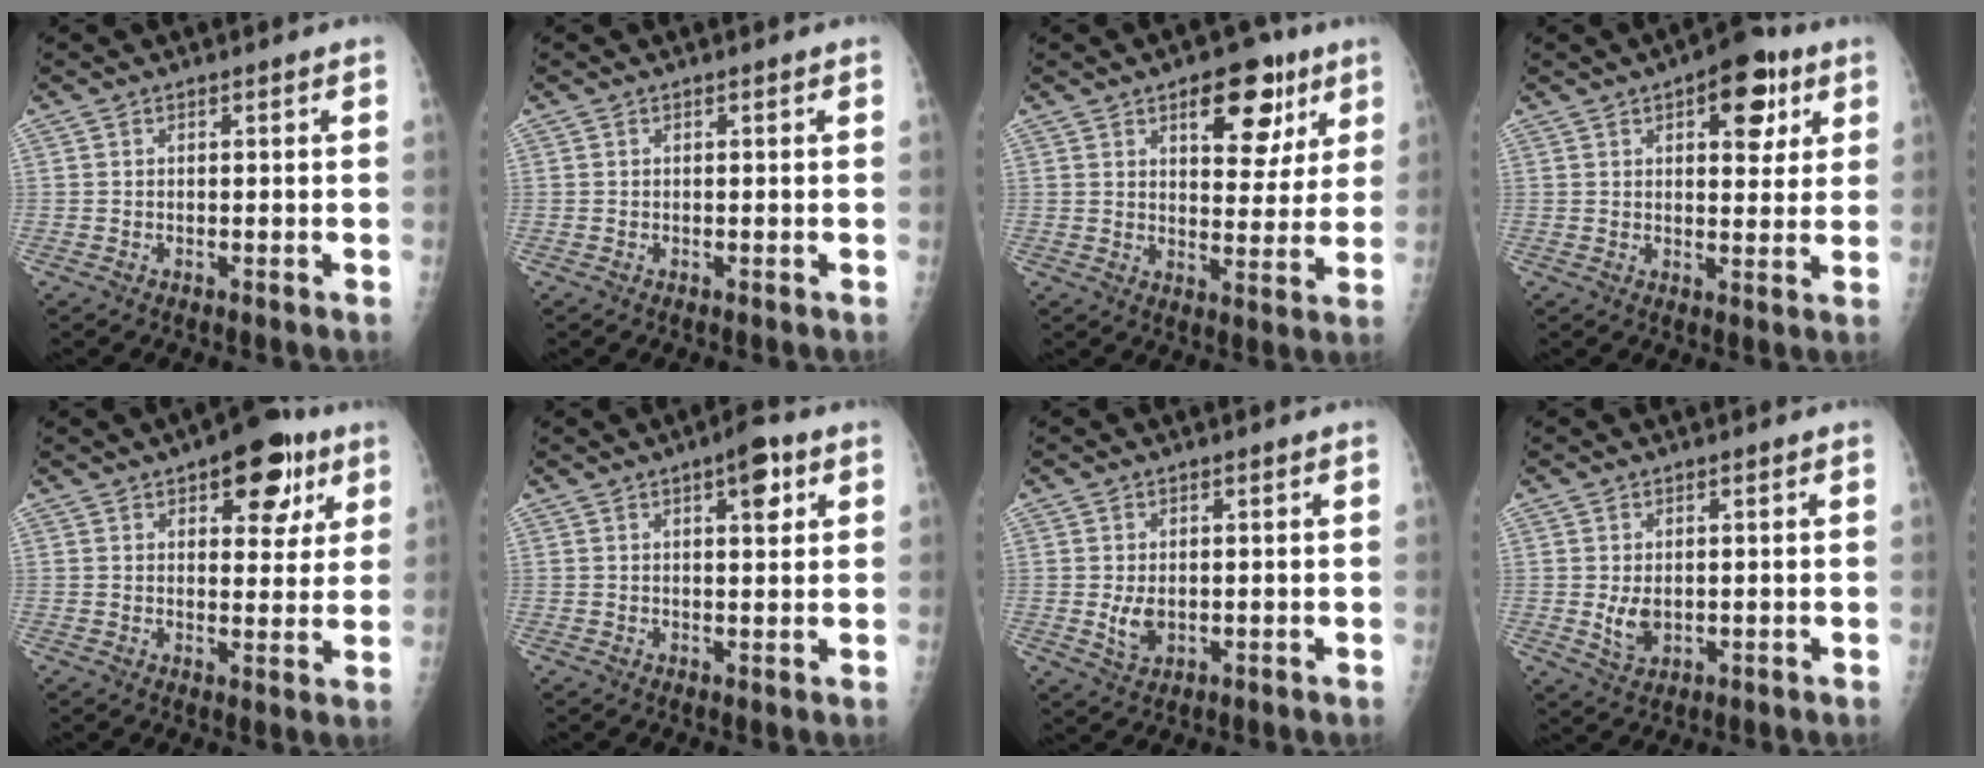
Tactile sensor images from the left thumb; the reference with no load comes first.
{"total": 0.0}
{"total": 12.1, "force": [6.3, 6.2, 8.3], "torque": [-0.067, -0.024, 0.085]}
{"total": 10.3, "force": [4.7, 5.1, 7.6], "torque": [-0.063, -0.011, 0.058]}
{"total": 11.6, "force": [6.1, 5.8, 8.1], "torque": [-0.061, -0.019, 0.076]}
{"total": 5.6, "force": [2.6, 2.0, 4.5], "torque": [-0.050, -0.008, 0.033]}
{"total": 3.5, "force": [0.0, 2.3, 2.6], "torque": [-0.043, -0.009, 0.006]}
{"total": 3.8, "force": [0.1, 2.6, 2.8], "torque": [-0.043, -0.011, 0.011]}